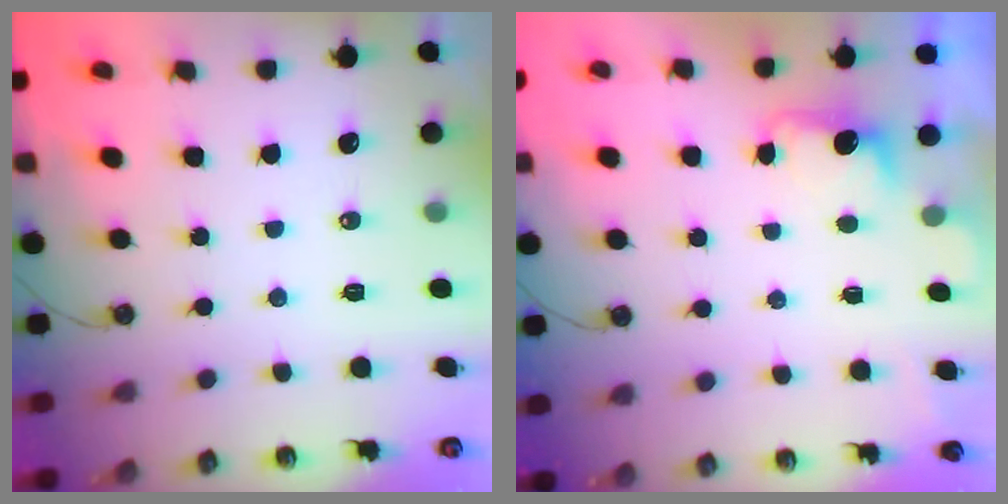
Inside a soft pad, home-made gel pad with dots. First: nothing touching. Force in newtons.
{"total": 1.3, "press": 1.0, "slide": 0.8}